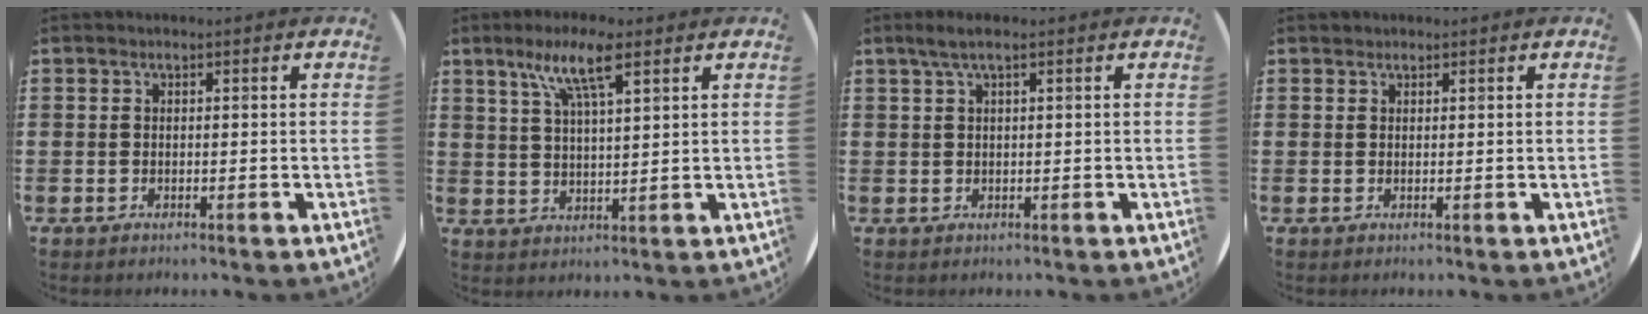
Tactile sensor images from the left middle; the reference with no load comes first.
{"total": 7.5, "force": [4.8, 1.6, 5.4], "torque": [-0.111, 0.000, 0.081]}
{"total": 2.1, "force": [1.1, 0.1, 1.8], "torque": [-0.036, 0.004, 0.019]}
{"total": 0.5, "force": [0.5, 0.2, -0.1], "torque": [0.003, 0.004, 0.010]}